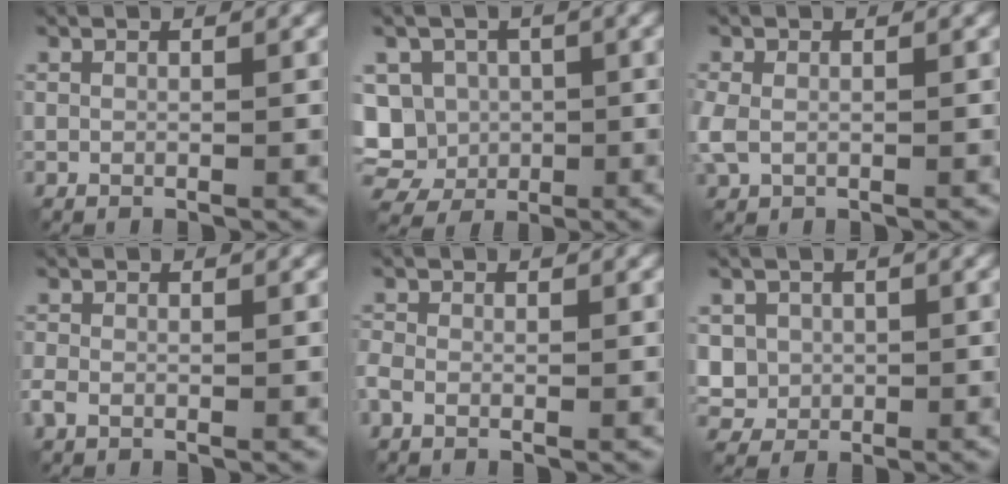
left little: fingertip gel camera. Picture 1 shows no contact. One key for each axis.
{"total": 9.1, "fx": -0.7, "fy": 8.3, "fz": 3.5, "tx": -0.082, "ty": 0.011, "tz": -0.046}
{"total": 2.2, "fx": -0.4, "fy": 1.6, "fz": 1.4, "tx": -0.045, "ty": -0.003, "tz": -0.007}
{"total": 1.4, "fx": -0.9, "fy": 0.9, "fz": 0.7, "tx": -0.017, "ty": 0.000, "tz": -0.022}
{"total": 1.1, "fx": -0.8, "fy": 0.6, "fz": 0.6, "tx": -0.018, "ty": 0.001, "tz": -0.023}
{"total": 3.0, "fx": 0.4, "fy": 2.9, "fz": 0.8, "tx": -0.018, "ty": -0.001, "tz": 0.014}